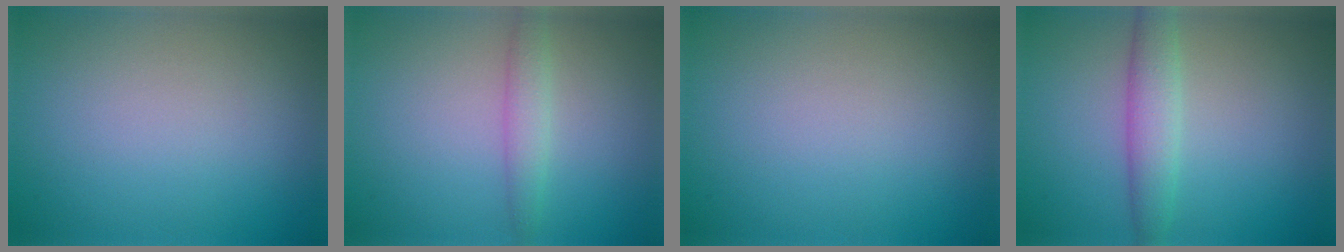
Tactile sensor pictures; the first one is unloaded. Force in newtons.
{"total": 1.9, "press": 1.9, "slide": 0.1}
{"total": 0.0}
{"total": 2.4, "press": 2.4, "slide": 0.2}